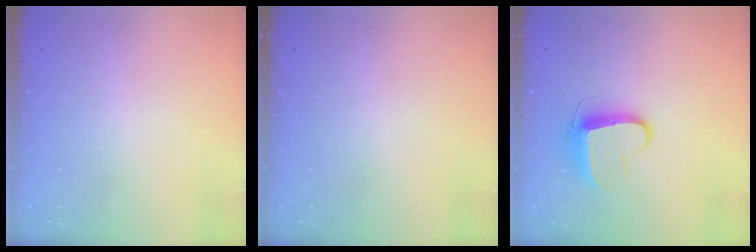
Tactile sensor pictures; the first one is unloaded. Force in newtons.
{"total": 0.0}
{"total": 9.9, "press": 9.9, "slide": 0.3}